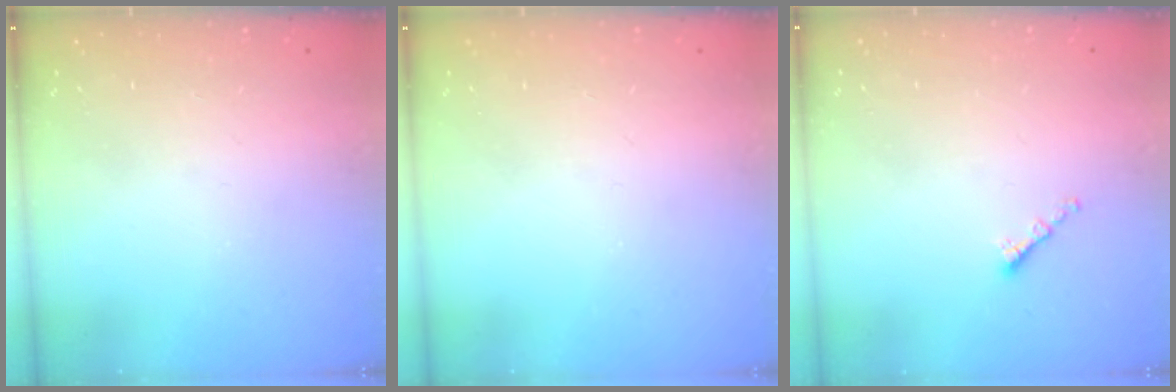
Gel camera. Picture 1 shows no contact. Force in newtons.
{"total": 0.0}
{"total": 1.4, "press": 1.3, "slide": 0.5}